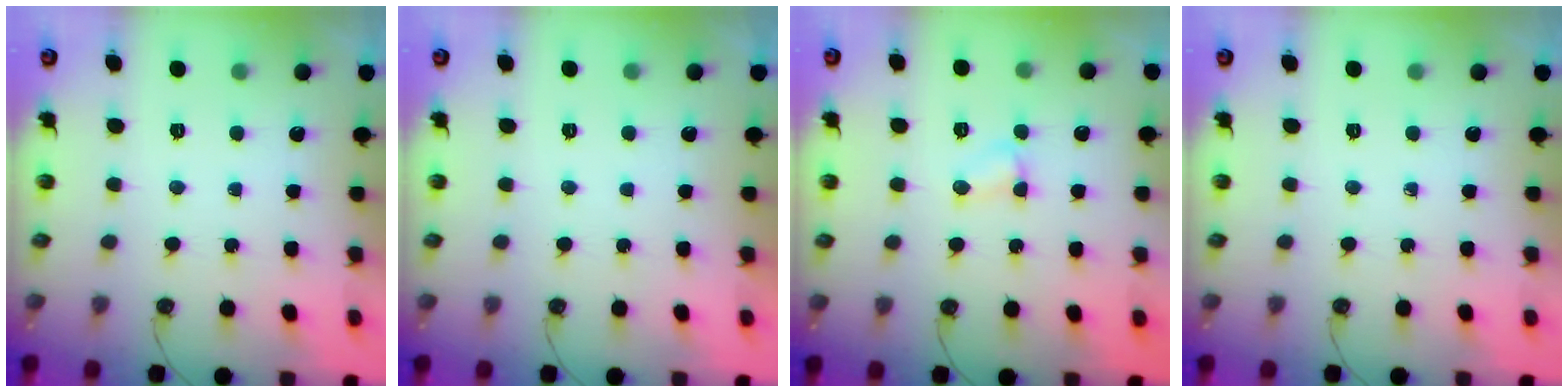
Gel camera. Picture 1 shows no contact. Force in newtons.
{"total": 0.0}
{"total": 2.9, "press": 2.9, "slide": 0.3}
{"total": 0.0}